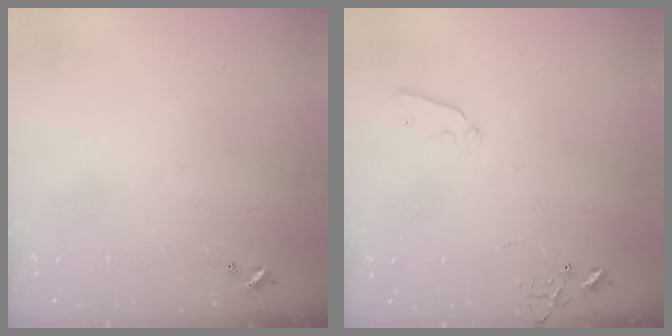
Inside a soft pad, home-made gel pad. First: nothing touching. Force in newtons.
{"total": 4.0, "press": 4.0, "slide": 0.4}